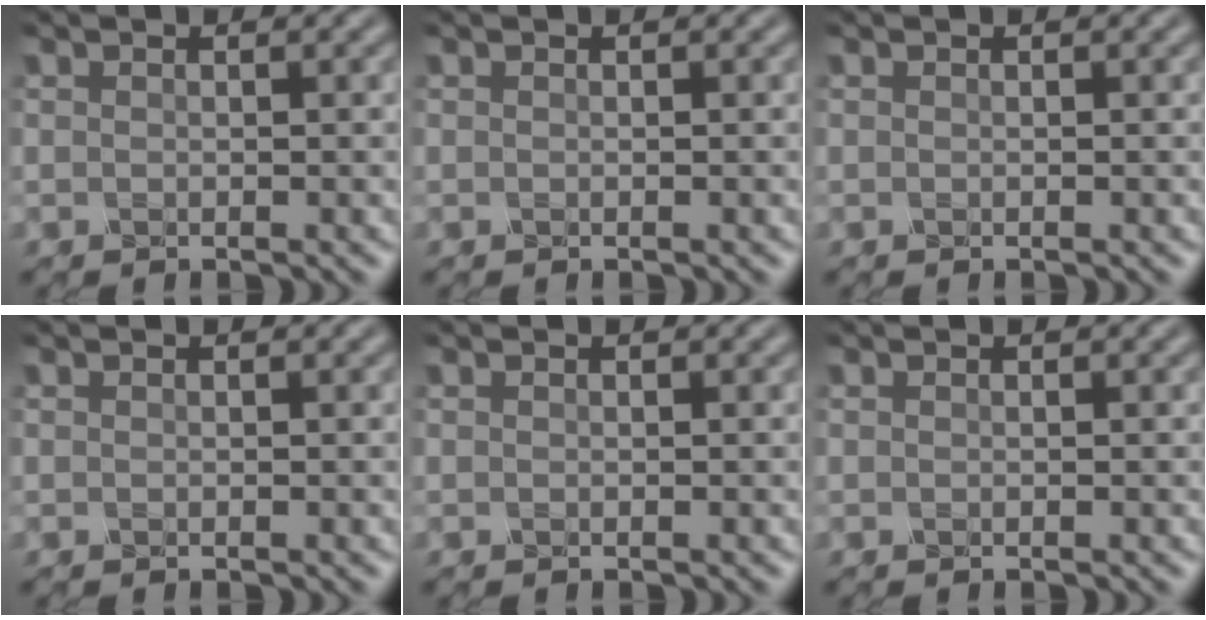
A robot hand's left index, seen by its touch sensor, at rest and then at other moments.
{"total": 0.0}
{"total": 0.0}
{"total": 0.0}
{"total": 0.0}
{"total": 0.0}